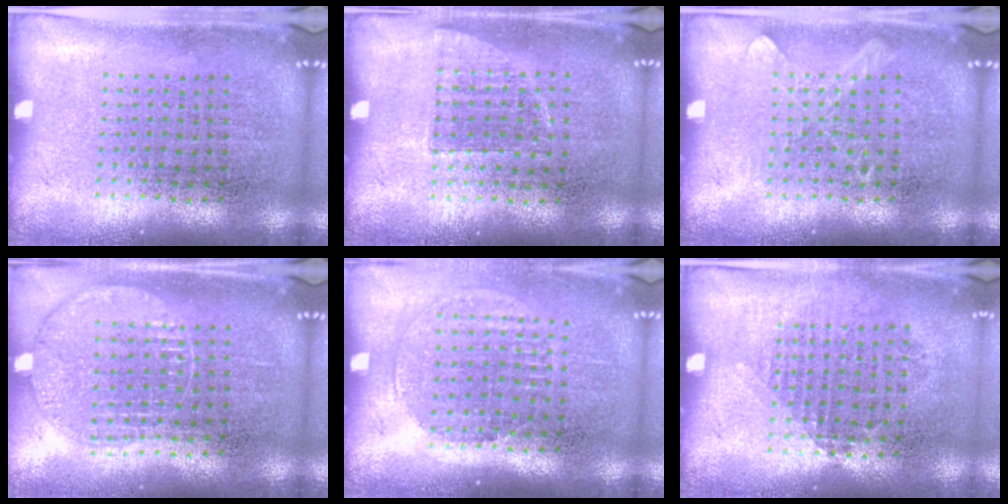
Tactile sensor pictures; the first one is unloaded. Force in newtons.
{"total": 0.7, "press": 0.6, "slide": 0.2}
{"total": 0.8, "press": 0.8, "slide": 0.2}
{"total": 1.0, "press": 1.0, "slide": 0.1}
{"total": 1.4, "press": 1.1, "slide": 0.7}
{"total": 0.9, "press": 0.8, "slide": 0.4}